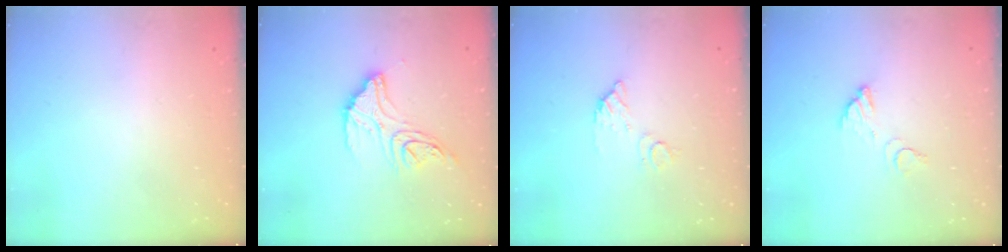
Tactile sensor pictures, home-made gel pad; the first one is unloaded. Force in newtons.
{"total": 13.7, "press": 13.7, "slide": 1.1}
{"total": 6.2, "press": 6.1, "slide": 0.4}
{"total": 3.8, "press": 3.8, "slide": 0.2}